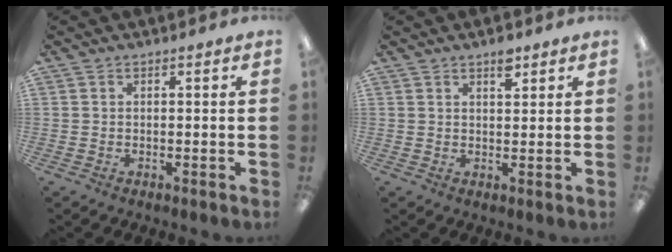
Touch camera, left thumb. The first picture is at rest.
{"total": 3.4, "force": [2.5, 1.3, 1.9], "torque": [-0.018, -0.010, 0.039]}